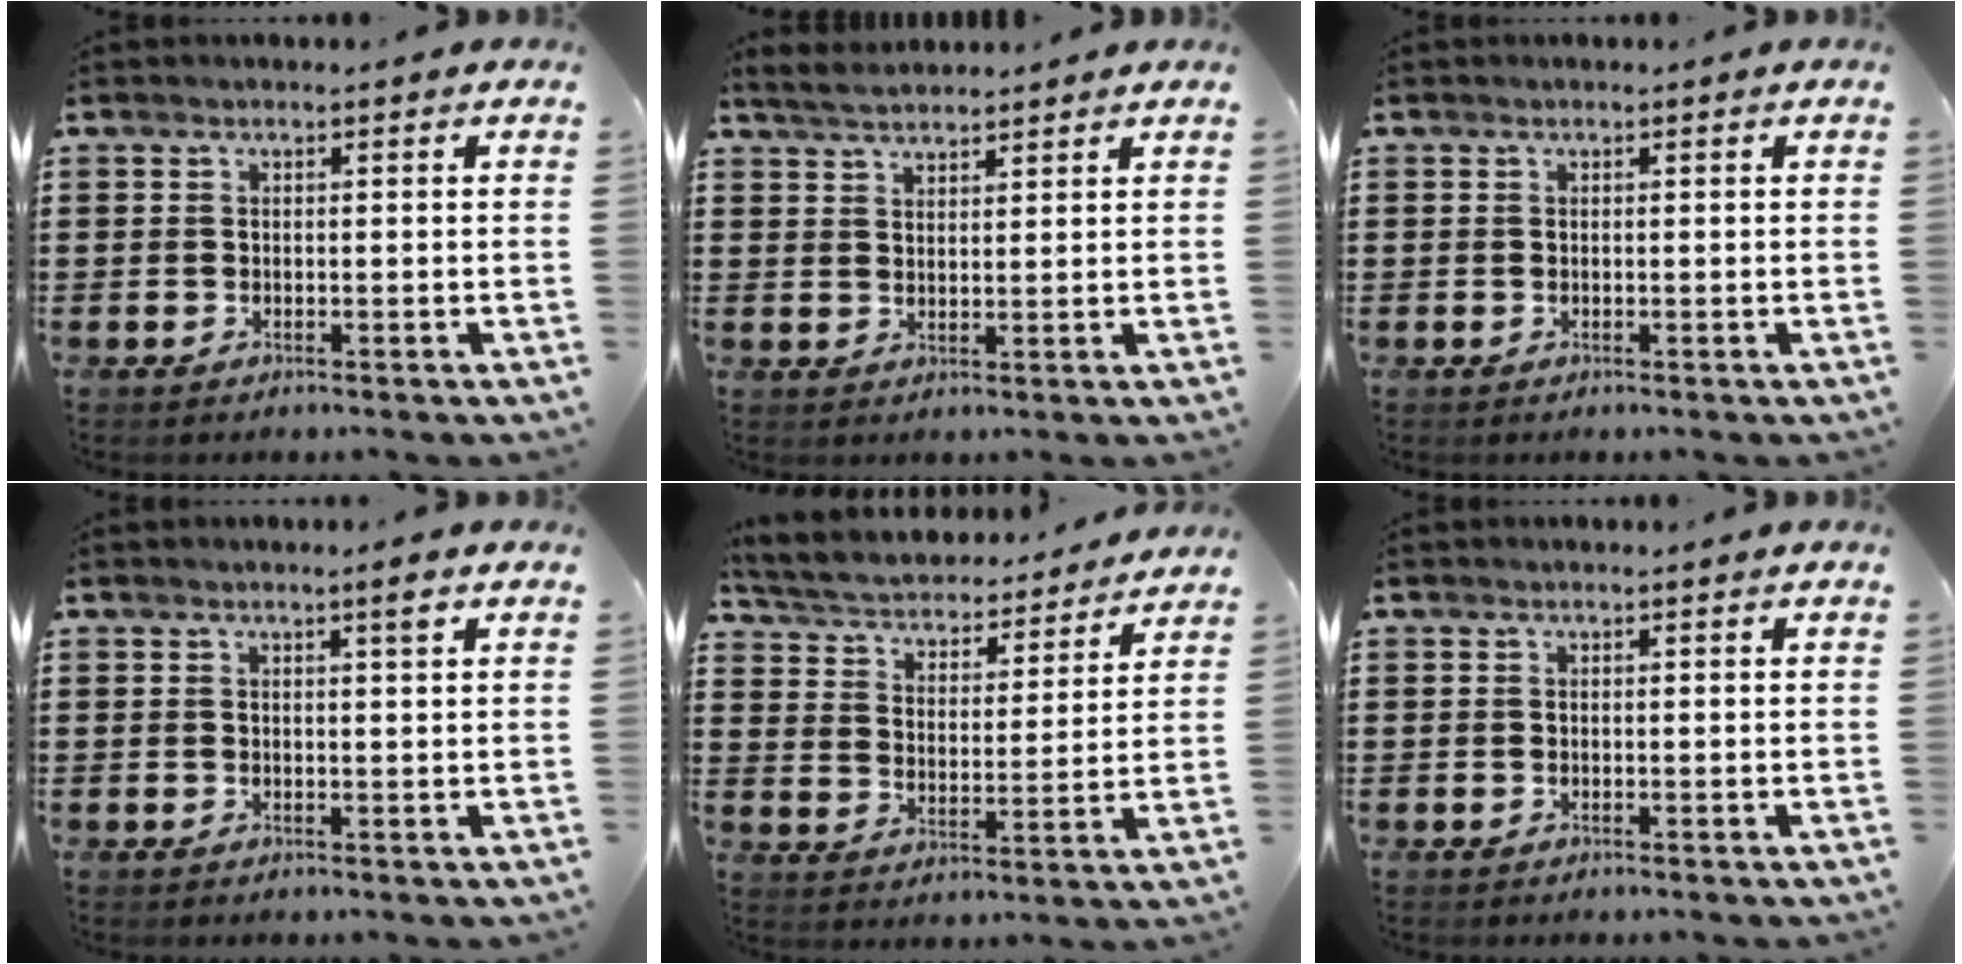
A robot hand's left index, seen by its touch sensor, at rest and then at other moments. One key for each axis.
{"total": 3.0, "fx": 2.9, "fy": 0.5, "fz": 0.6, "tx": -0.022, "ty": 0.001, "tz": 0.055}
{"total": 0.0}
{"total": 2.1, "fx": 1.1, "fy": -0.1, "fz": 1.8, "tx": -0.027, "ty": -0.004, "tz": 0.017}
{"total": 3.7, "fx": 3.7, "fy": 0.4, "fz": 0.4, "tx": -0.032, "ty": -0.032, "tz": 0.055}
{"total": 0.0}